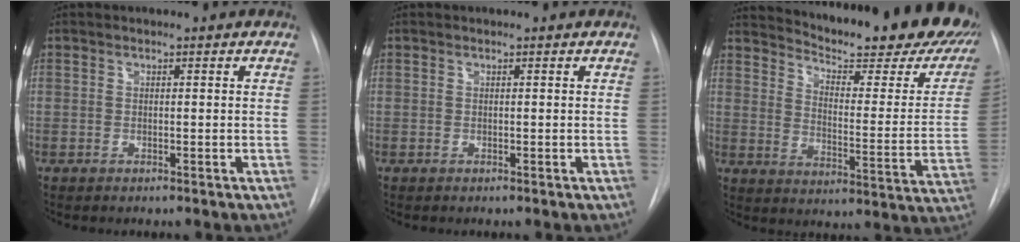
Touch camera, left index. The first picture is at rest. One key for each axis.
{"total": 0.0}
{"total": 27.2, "fx": 23.1, "fy": 5.1, "fz": 13.5, "tx": -0.196, "ty": -0.085, "tz": 0.278}